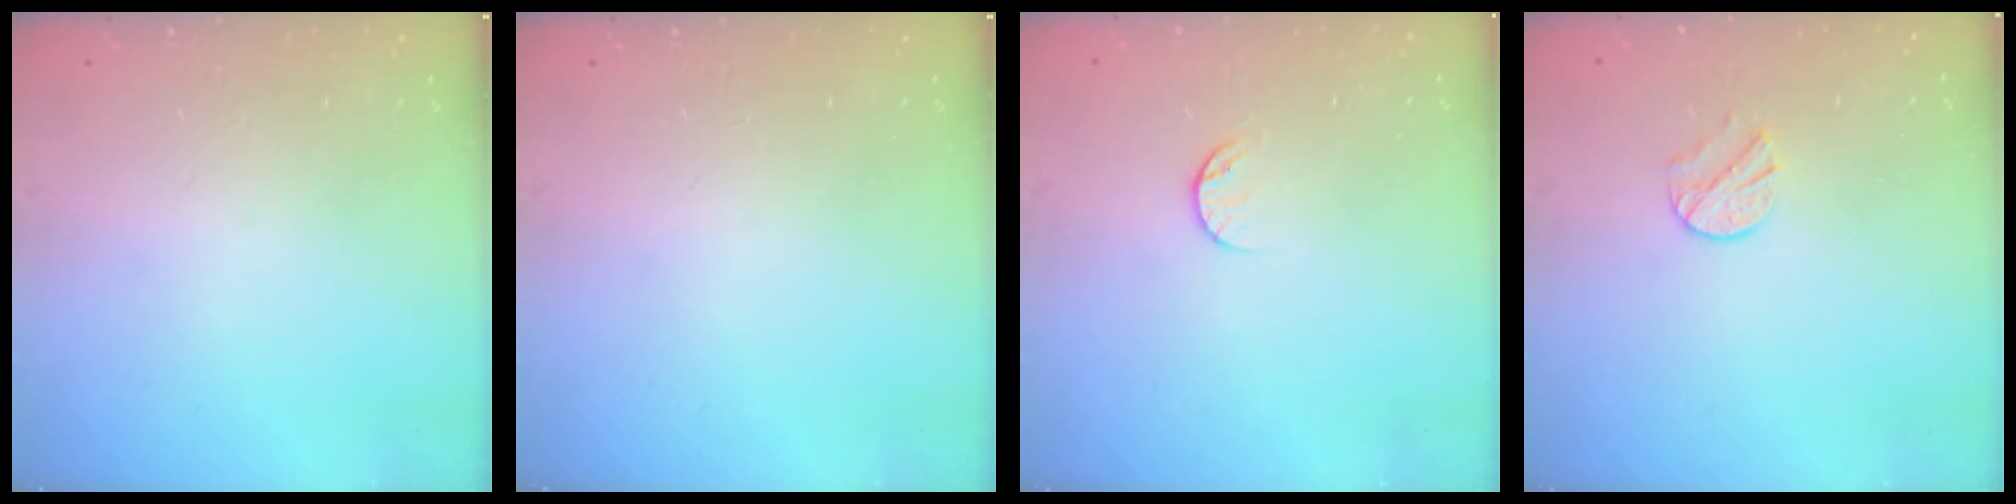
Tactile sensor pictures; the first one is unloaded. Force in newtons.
{"total": 0.0}
{"total": 6.7, "press": 6.6, "slide": 0.7}
{"total": 6.4, "press": 6.3, "slide": 0.6}